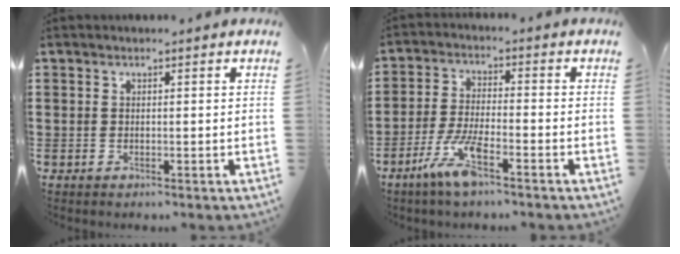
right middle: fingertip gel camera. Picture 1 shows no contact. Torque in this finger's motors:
{"motor_torque": [1.66, 0.48, 0.22, 0.05]}